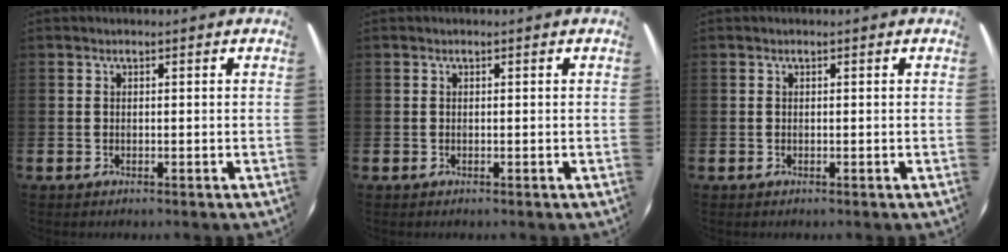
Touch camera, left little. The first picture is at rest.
{"total": 0.0}
{"total": 0.0}